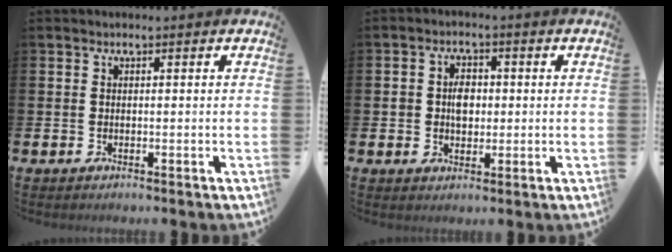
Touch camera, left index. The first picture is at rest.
{"total": 3.5, "force": [0.3, 2.7, 2.3], "torque": [-0.020, 0.001, -0.005]}